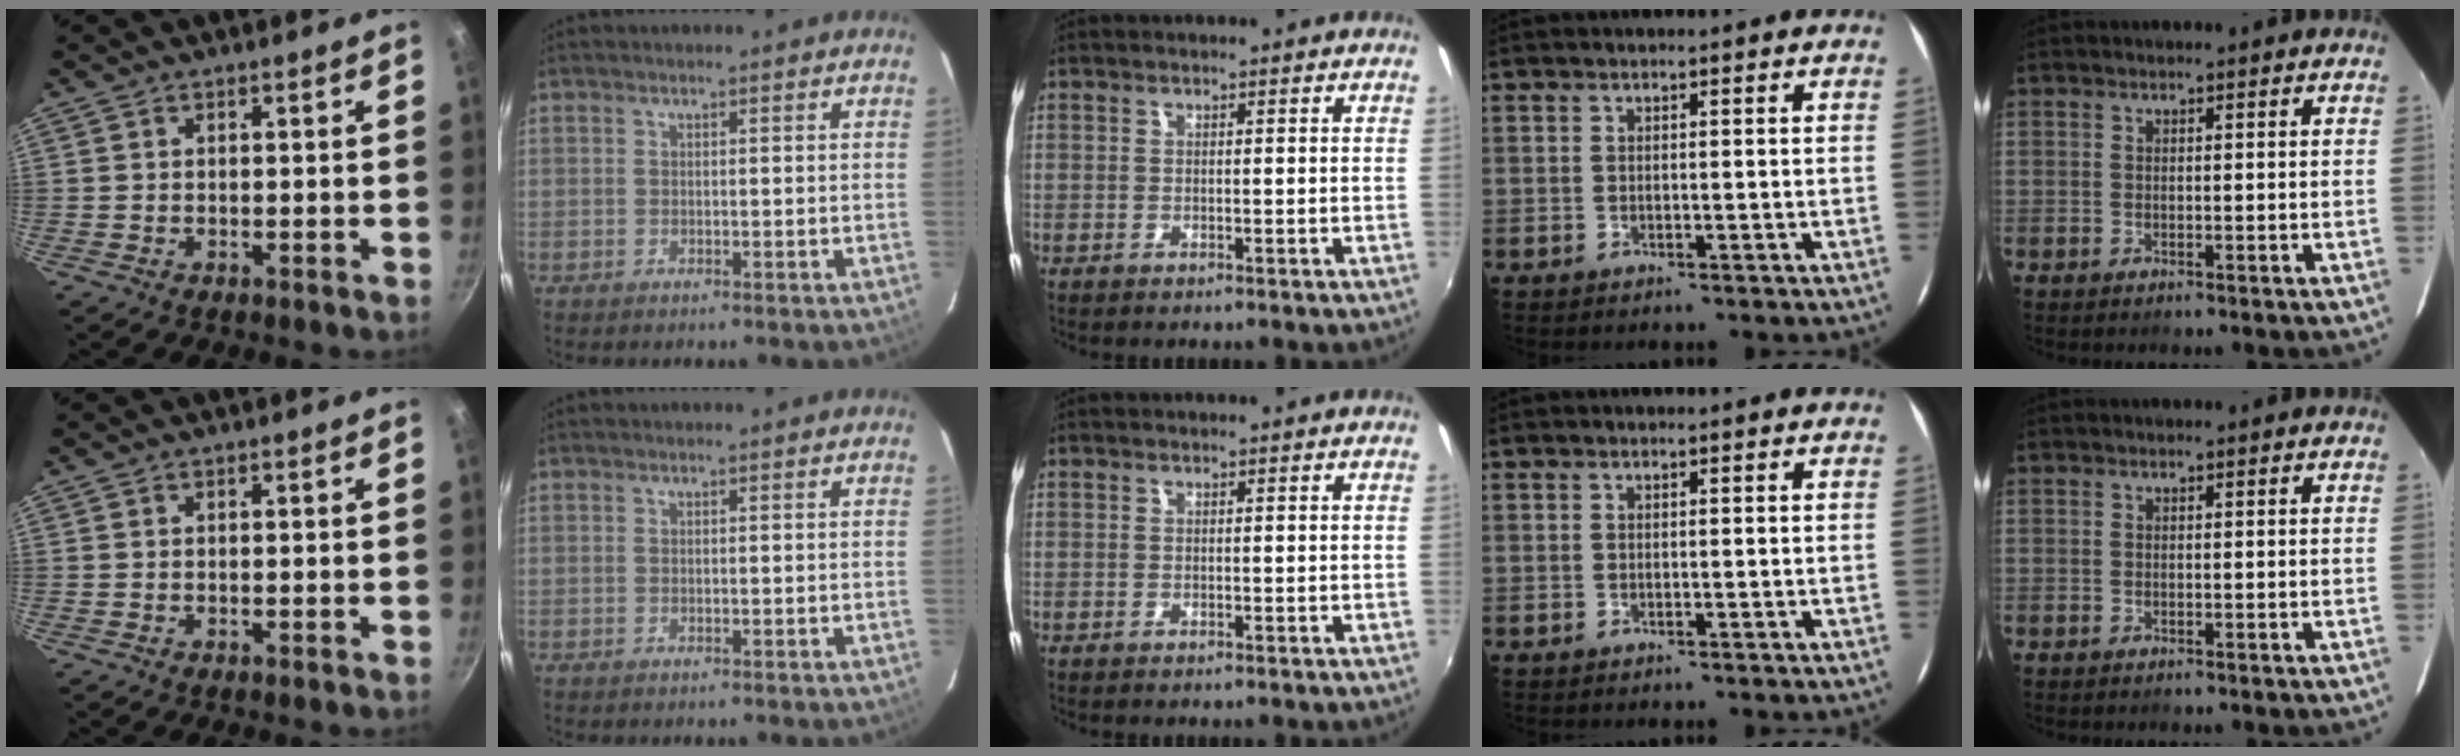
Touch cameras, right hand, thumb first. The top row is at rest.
{}